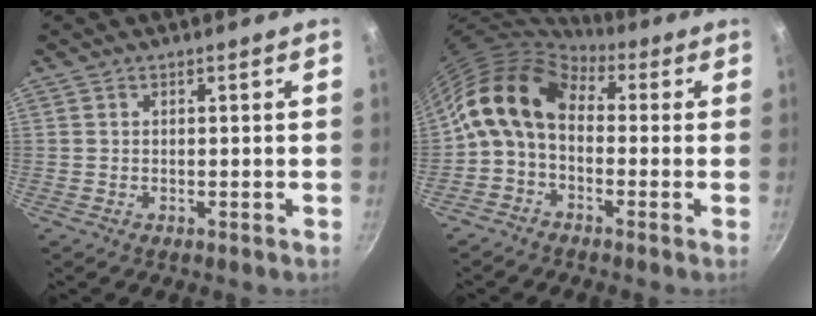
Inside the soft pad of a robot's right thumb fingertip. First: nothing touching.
{"total": 10.9, "force": [0.7, 7.3, 8.1], "torque": [-0.134, 0.029, -0.011]}